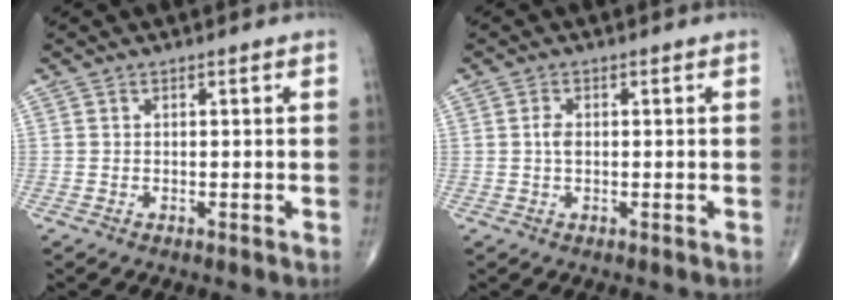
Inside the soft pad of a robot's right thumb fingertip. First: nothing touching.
{"total": 1.9, "force": [0.0, 1.2, 1.5], "torque": [-0.028, 0.001, -0.002]}